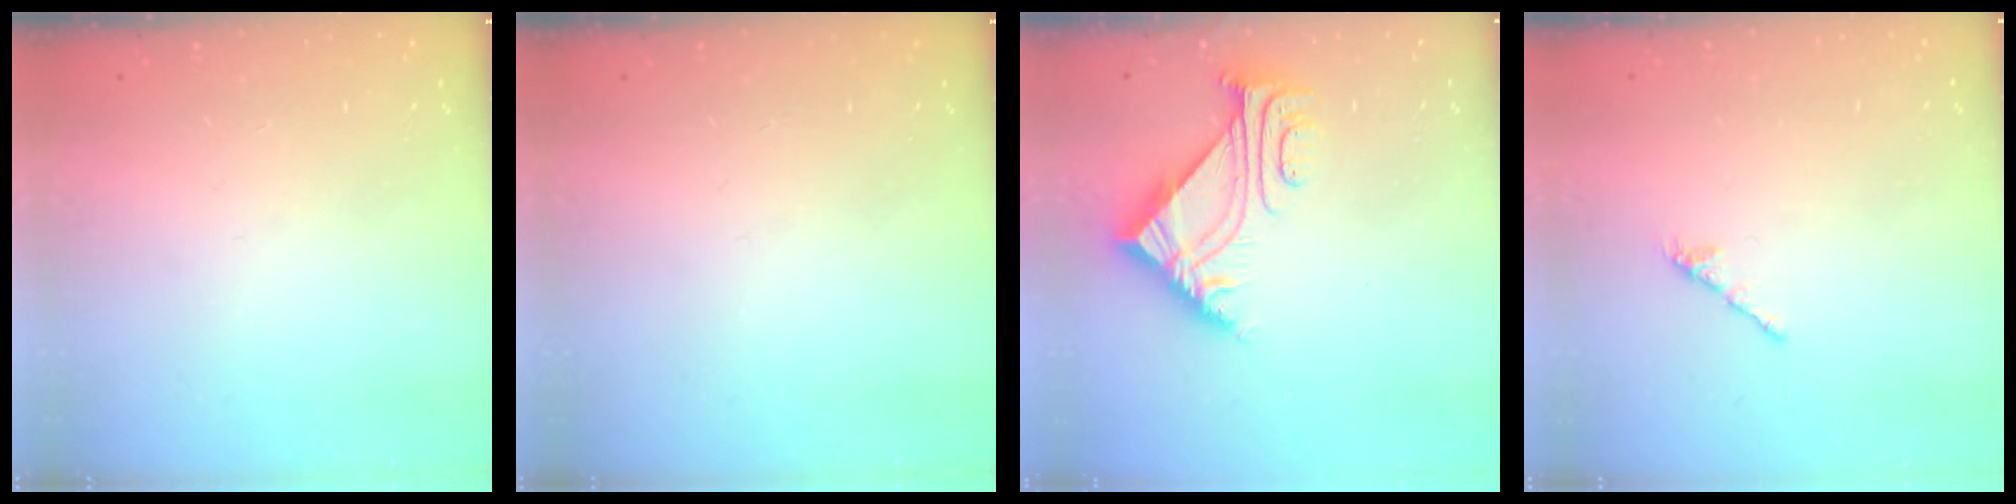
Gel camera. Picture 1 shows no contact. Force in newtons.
{"total": 0.0}
{"total": 6.5, "press": 6.4, "slide": 0.9}
{"total": 2.1, "press": 2.0, "slide": 0.7}